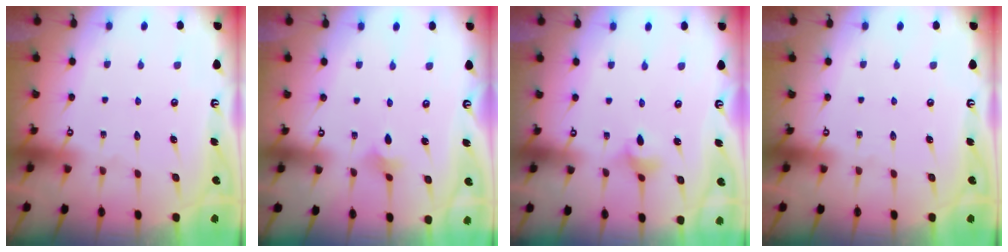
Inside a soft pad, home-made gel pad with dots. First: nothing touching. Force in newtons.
{"total": 2.1, "press": 2.1, "slide": 0.4}
{"total": 3.6, "press": 3.6, "slide": 0.7}
{"total": 0.0}